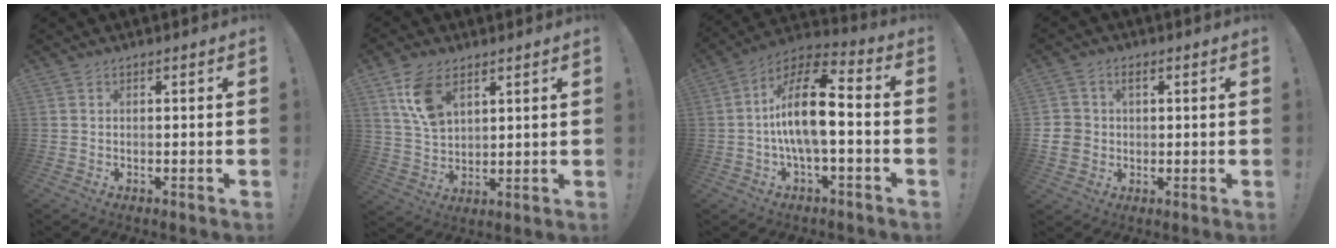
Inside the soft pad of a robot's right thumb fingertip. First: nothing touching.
{"total": 10.3, "force": [5.6, 6.0, 6.3], "torque": [-0.118, -0.015, 0.107]}
{"total": 15.6, "force": [-0.9, 5.7, 14.5], "torque": [-0.263, 0.013, -0.018]}
{"total": 5.9, "force": [0.6, 5.5, 2.2], "torque": [-0.038, -0.003, 0.011]}